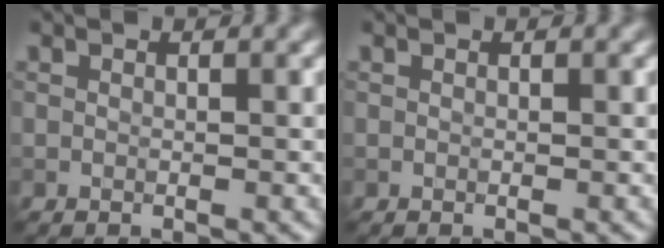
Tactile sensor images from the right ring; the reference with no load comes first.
{"total": 0.0}